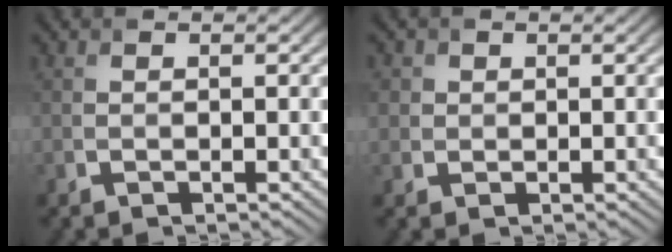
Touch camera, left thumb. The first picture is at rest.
{"total": 1.8, "force": [0.5, 1.7, 0.3], "torque": [-0.008, -0.005, 0.011]}